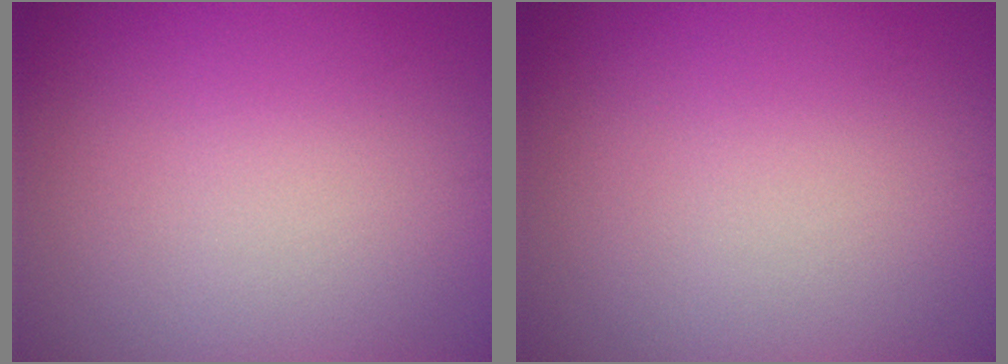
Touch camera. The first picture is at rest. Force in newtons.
{"total": 0.0}